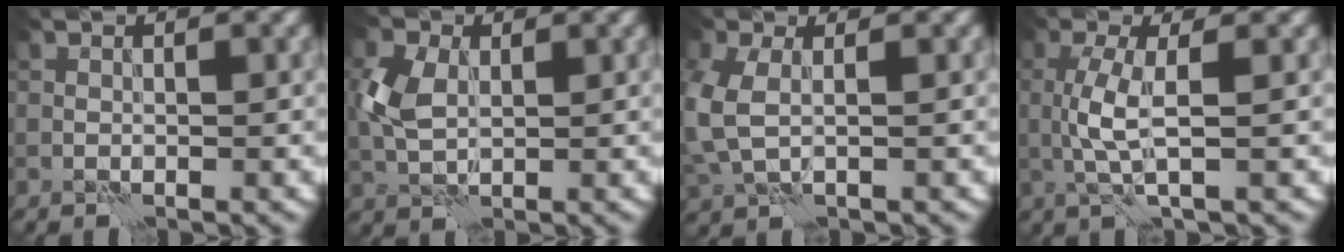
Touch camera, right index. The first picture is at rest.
{"total": 4.2, "force": [0.6, 2.8, 3.1], "torque": [-0.077, 0.006, 0.011]}
{"total": 4.0, "force": [0.1, 2.5, 3.1], "torque": [-0.094, 0.001, 0.002]}
{"total": 3.4, "force": [0.1, 0.9, 3.3], "torque": [-0.074, 0.002, 0.004]}